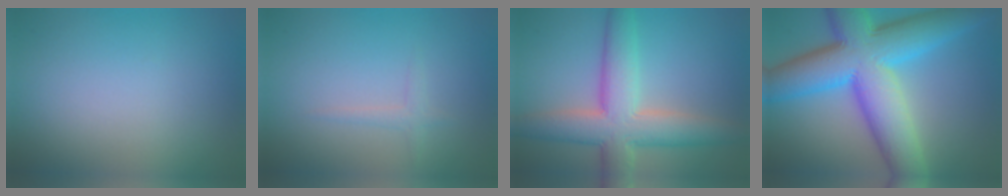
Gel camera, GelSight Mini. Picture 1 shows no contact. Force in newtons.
{"total": 1.0, "press": 1.0, "slide": 0.1}
{"total": 8.1, "press": 8.0, "slide": 0.7}
{"total": 13.7, "press": 13.7, "slide": 0.2}